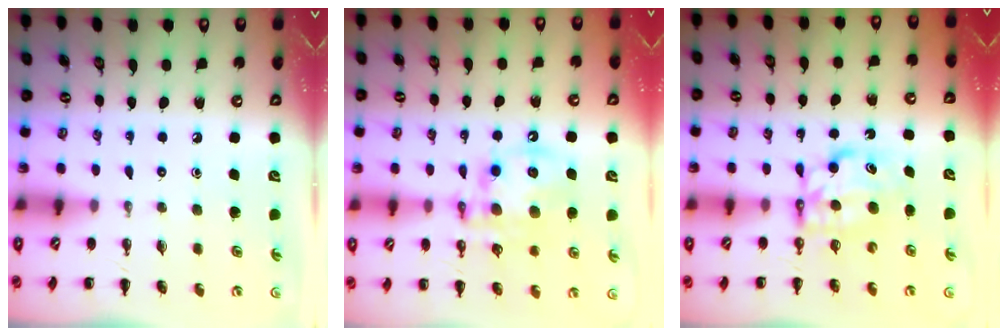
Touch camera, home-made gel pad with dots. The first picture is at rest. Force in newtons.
{"total": 13.9, "press": 13.6, "slide": 2.9}
{"total": 6.6, "press": 6.6, "slide": 0.5}